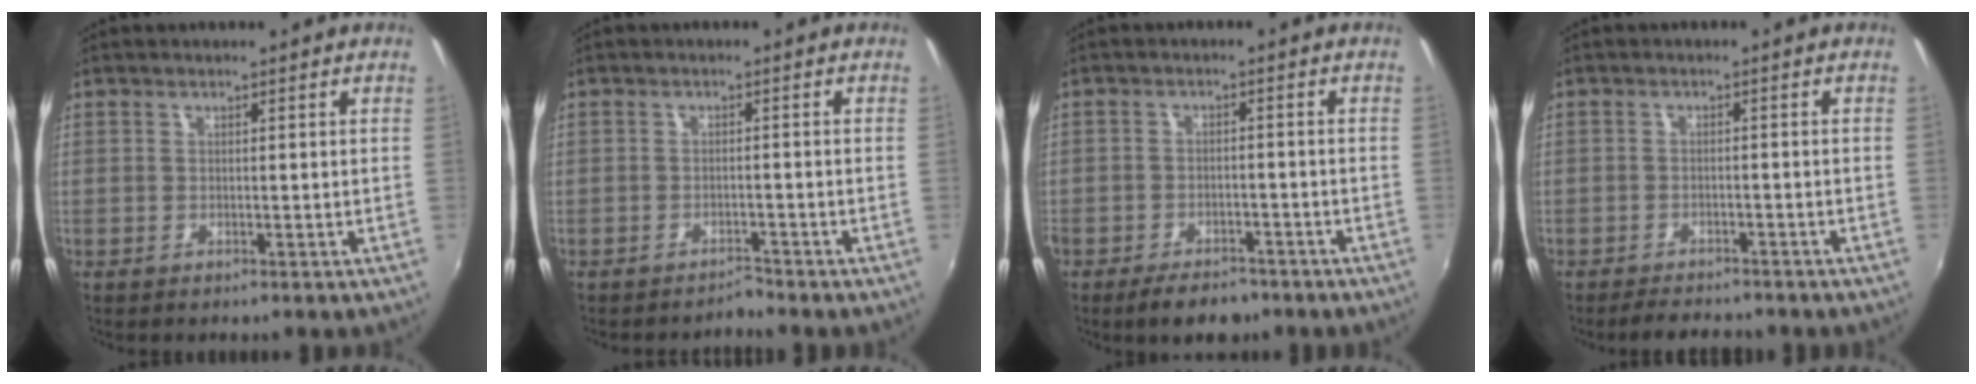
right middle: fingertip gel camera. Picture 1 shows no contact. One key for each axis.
{"total": 1.6, "fx": -1.6, "fy": 0.0, "fz": -0.1, "tx": -0.001, "ty": -0.001, "tz": -0.027}
{"total": 7.1, "fx": -5.5, "fy": 3.1, "fz": 3.3, "tx": -0.081, "ty": -0.004, "tz": -0.085}
{"total": 5.0, "fx": -4.5, "fy": 1.5, "fz": 1.6, "tx": -0.046, "ty": -0.002, "tz": -0.068}